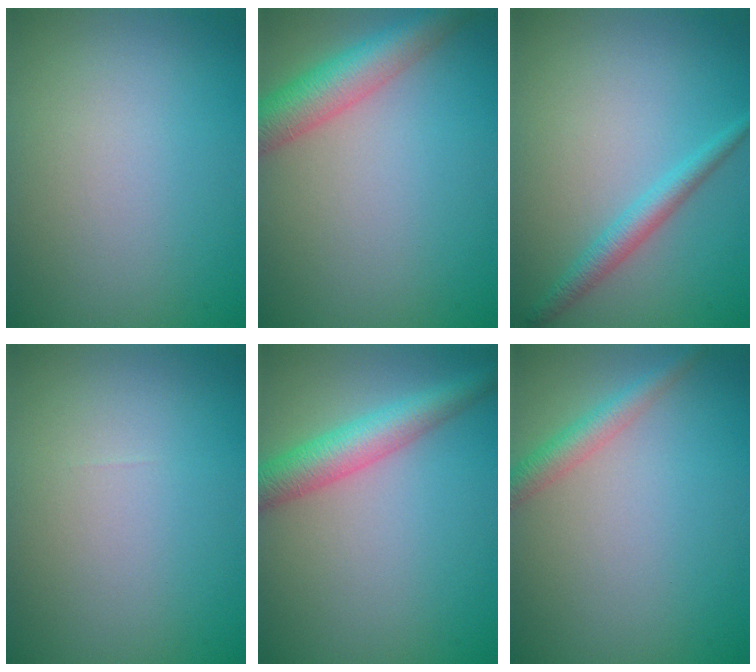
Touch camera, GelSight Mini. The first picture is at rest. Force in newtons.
{"total": 5.0, "press": 5.0, "slide": 0.3}
{"total": 2.2, "press": 2.2, "slide": 0.1}
{"total": 0.0}
{"total": 4.5, "press": 4.5, "slide": 0.1}
{"total": 2.2, "press": 2.2, "slide": 0.1}